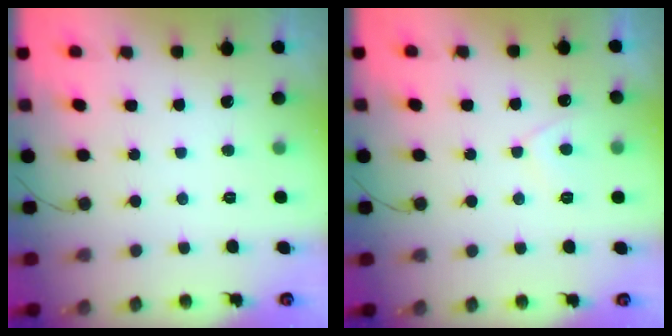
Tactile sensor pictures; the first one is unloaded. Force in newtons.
{"total": 3.0, "press": 3.0, "slide": 0.4}